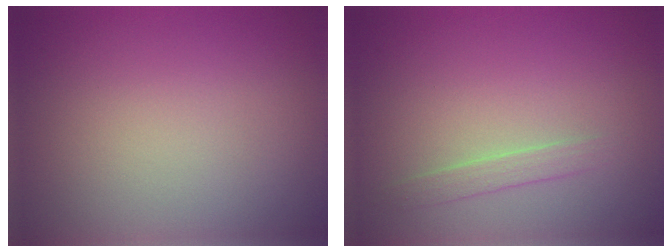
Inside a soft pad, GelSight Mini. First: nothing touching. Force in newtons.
{"total": 1.2, "press": 1.2, "slide": 0.1}